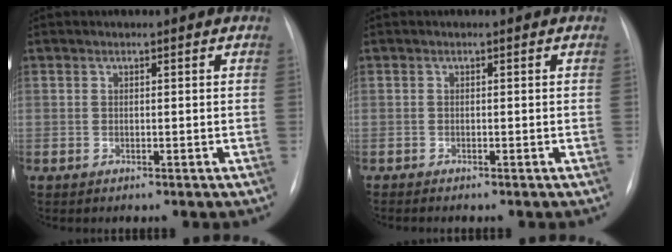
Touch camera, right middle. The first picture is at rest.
{"total": 0.8, "force": [-0.7, 0.0, 0.4], "torque": [-0.009, -0.004, -0.010]}